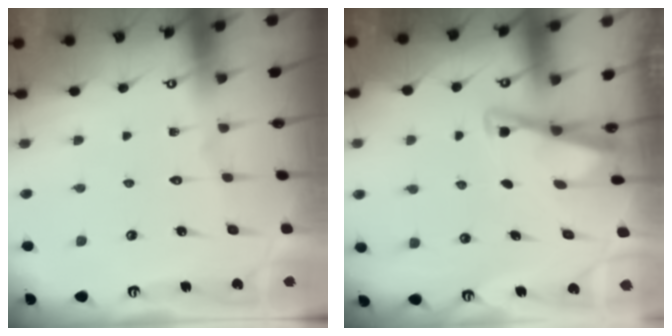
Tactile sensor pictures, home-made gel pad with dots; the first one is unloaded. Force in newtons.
{"total": 2.9, "press": 2.8, "slide": 0.4}